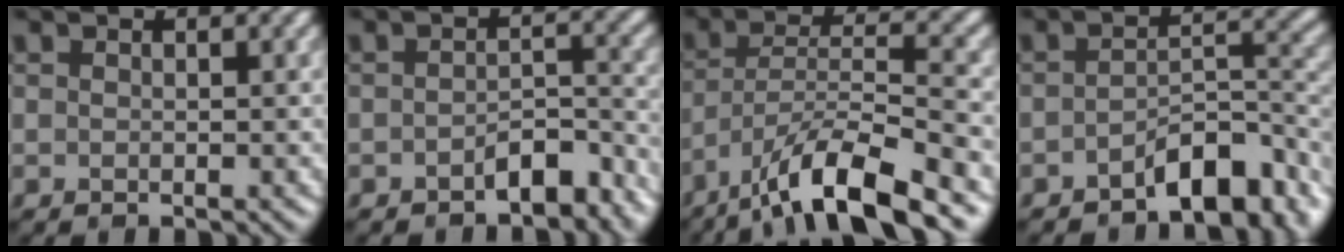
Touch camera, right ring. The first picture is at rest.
{"total": 3.5, "force": [-2.4, 1.5, 2.1], "torque": [-0.029, 0.011, -0.037]}
{"total": 9.6, "force": [-6.6, 2.2, 6.7], "torque": [-0.112, 0.007, -0.123]}
{"total": 6.5, "force": [-4.3, 2.5, 4.1], "torque": [-0.049, 0.009, -0.071]}